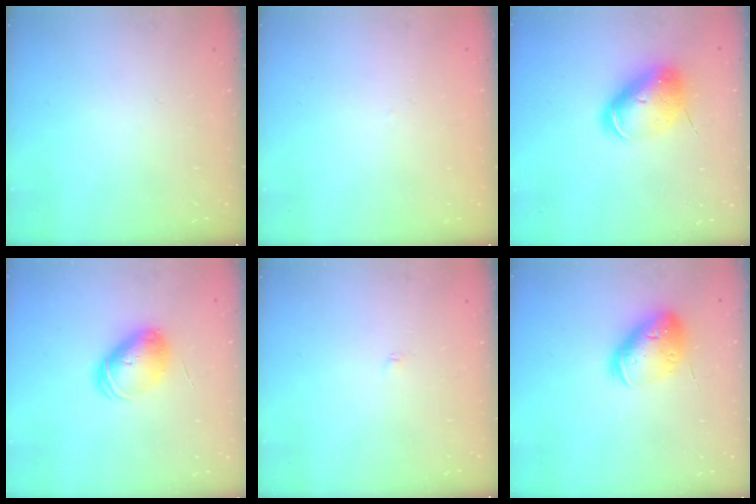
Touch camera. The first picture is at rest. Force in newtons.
{"total": 1.6, "press": 1.6, "slide": 0.3}
{"total": 9.3, "press": 9.2, "slide": 1.6}
{"total": 7.9, "press": 7.9, "slide": 0.9}
{"total": 1.8, "press": 1.7, "slide": 0.3}
{"total": 16.6, "press": 16.4, "slide": 2.7}